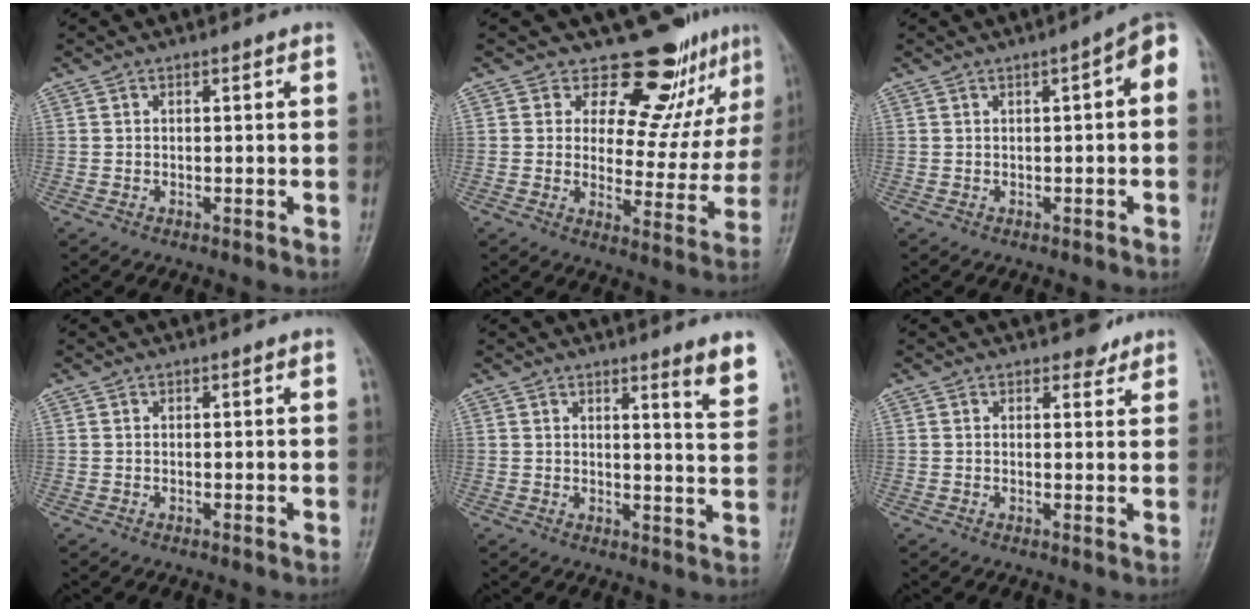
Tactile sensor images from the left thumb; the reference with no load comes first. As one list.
[{"total": 13.2, "force": [10.8, 6.1, 4.5], "torque": [-0.005, -0.086, 0.134]}, {"total": 4.8, "force": [0.2, 1.5, 4.5], "torque": [-0.051, 0.022, -0.006]}, {"total": 0.0}, {"total": 5.3, "force": [3.9, 0.2, 3.6], "torque": [-0.037, -0.035, 0.047]}, {"total": 2.0, "force": [1.6, 1.1, 0.2], "torque": [0.016, -0.009, 0.017]}]